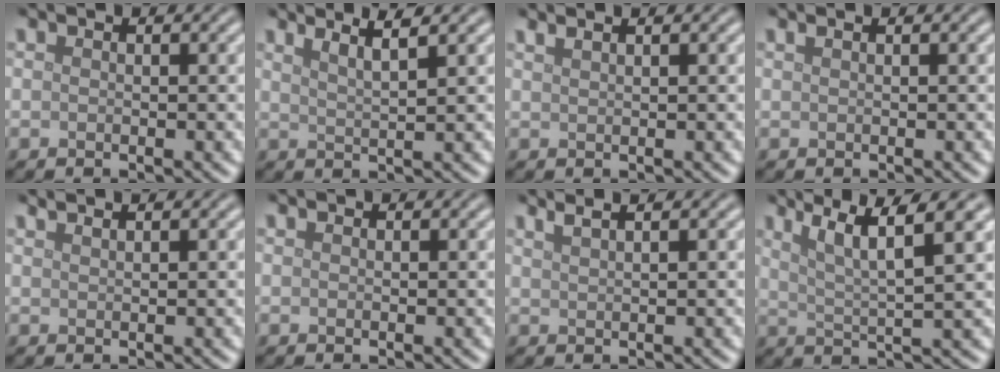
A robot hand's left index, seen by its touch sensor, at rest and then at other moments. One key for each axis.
{"total": 2.9, "fx": 2.0, "fy": 0.7, "fz": 2.0, "tx": -0.019, "ty": 0.018, "tz": 0.018}
{"total": 1.9, "fx": 1.4, "fy": 0.8, "fz": 1.0, "tx": -0.004, "ty": 0.001, "tz": 0.005}
{"total": 0.8, "fx": 0.5, "fy": 0.3, "fz": 0.5, "tx": -0.006, "ty": 0.000, "tz": 0.004}
{"total": 1.5, "fx": 1.2, "fy": 0.5, "fz": 0.7, "tx": 0.002, "ty": -0.001, "tz": 0.007}
{"total": 0.0}
{"total": 3.5, "fx": 2.4, "fy": 1.4, "fz": 2.1, "tx": -0.008, "ty": 0.022, "tz": 0.007}
{"total": 5.8, "fx": 3.2, "fy": 0.9, "fz": 4.8, "tx": -0.078, "ty": 0.008, "tz": 0.057}